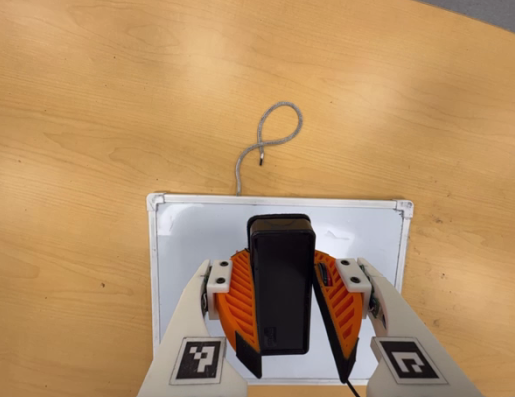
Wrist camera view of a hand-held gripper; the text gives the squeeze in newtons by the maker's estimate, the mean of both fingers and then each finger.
{"total": 8.3, "left": 8.4, "right": 8.3}